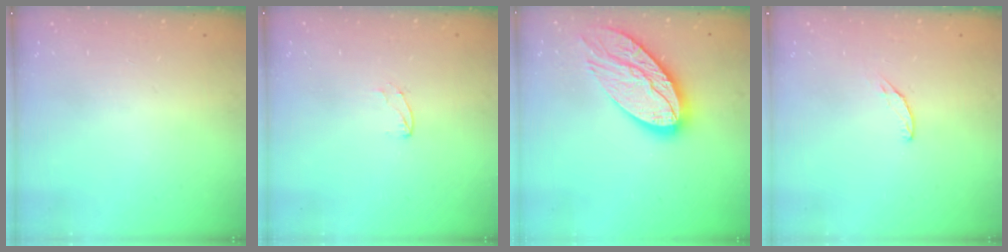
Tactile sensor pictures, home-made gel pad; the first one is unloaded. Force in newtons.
{"total": 3.7, "press": 3.7, "slide": 0.3}
{"total": 18.2, "press": 18.1, "slide": 1.7}
{"total": 3.7, "press": 3.6, "slide": 0.3}